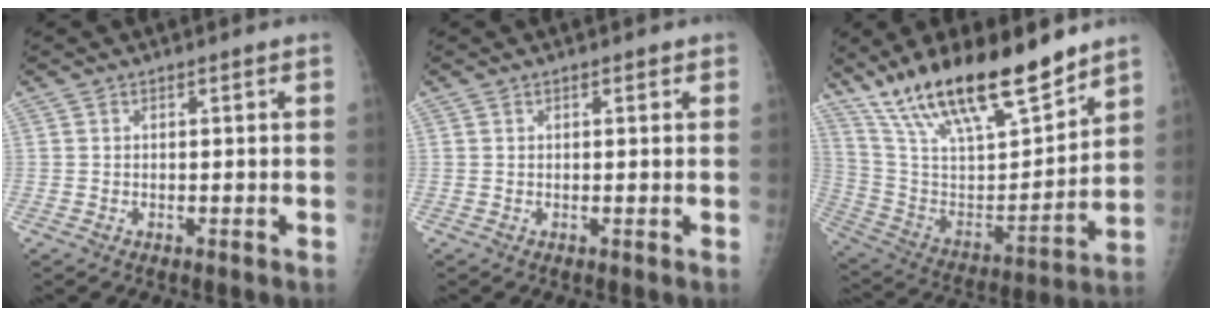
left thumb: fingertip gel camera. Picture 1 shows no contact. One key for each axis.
{"total": 1.1, "fx": 0.7, "fy": 0.5, "fz": 0.8, "tx": -0.008, "ty": -0.001, "tz": 0.007}
{"total": 24.6, "fx": 18.4, "fy": 6.8, "fz": 14.9, "tx": -0.236, "ty": -0.072, "tz": 0.331}